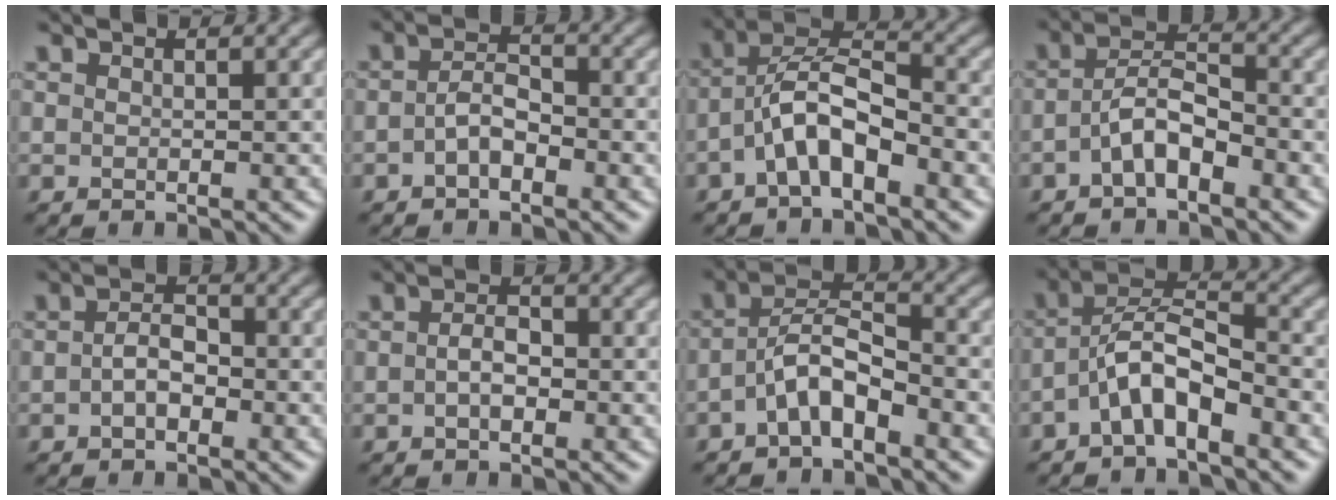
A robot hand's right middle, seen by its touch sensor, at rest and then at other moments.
{"total": 2.3, "force": [-0.8, 1.2, 1.8], "torque": [-0.037, 0.005, -0.020]}
{"total": 5.3, "force": [-2.3, 2.0, 4.3], "torque": [-0.079, 0.020, -0.048]}
{"total": 3.6, "force": [-1.7, 1.5, 2.8], "torque": [-0.053, 0.012, -0.037]}
{"total": 2.3, "force": [-0.6, 1.3, 1.8], "torque": [-0.036, 0.003, -0.015]}
{"total": 2.0, "force": [-0.4, 1.0, 1.6], "torque": [-0.032, 0.003, -0.010]}
{"total": 4.0, "force": [-2.0, 1.5, 3.1], "torque": [-0.057, 0.014, -0.044]}
{"total": 4.7, "force": [-2.4, 1.7, 3.7], "torque": [-0.070, 0.018, -0.051]}